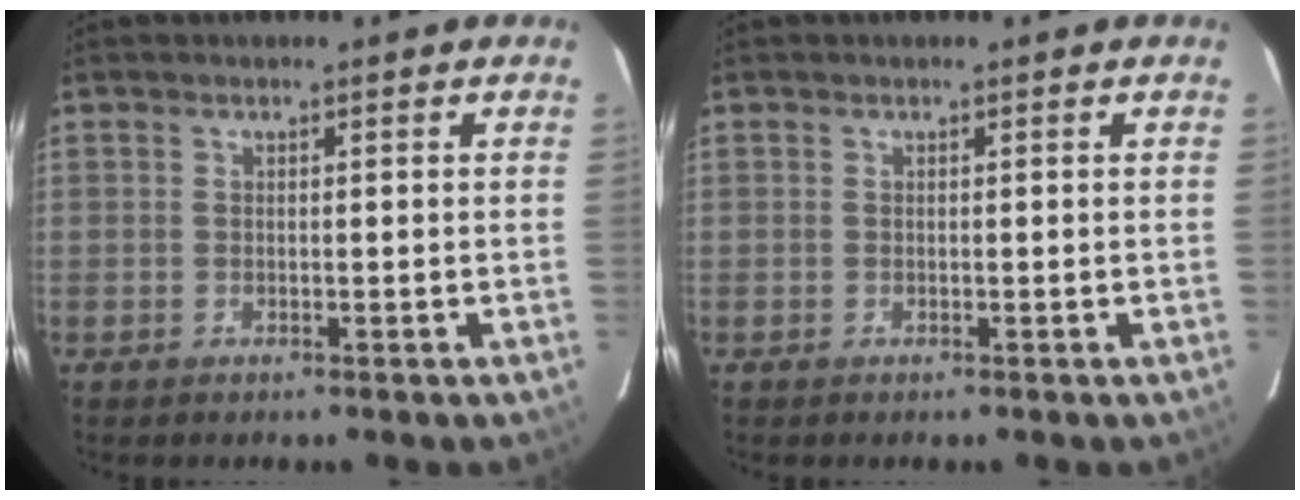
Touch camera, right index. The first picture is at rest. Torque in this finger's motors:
{"motor_torque": [0.00, 0.00, 0.00, 0.00]}